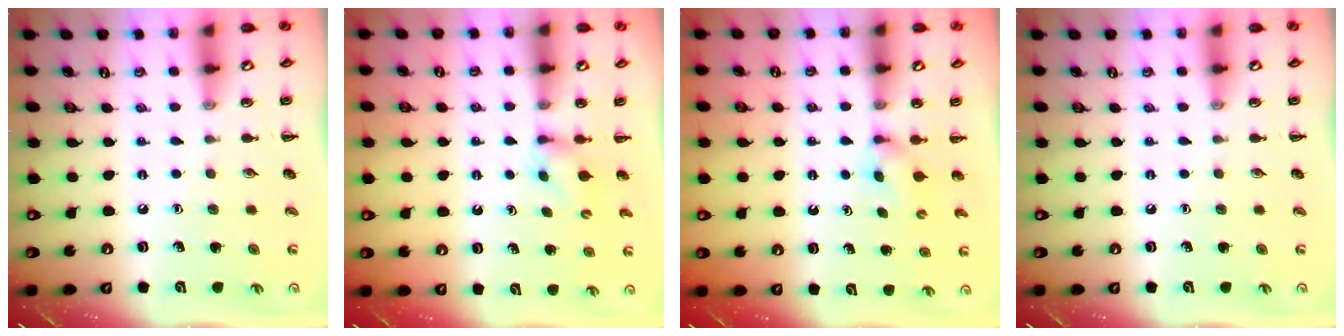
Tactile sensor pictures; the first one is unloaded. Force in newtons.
{"total": 2.8, "press": 2.5, "slide": 1.3}
{"total": 2.4, "press": 2.3, "slide": 0.9}
{"total": 0.0}